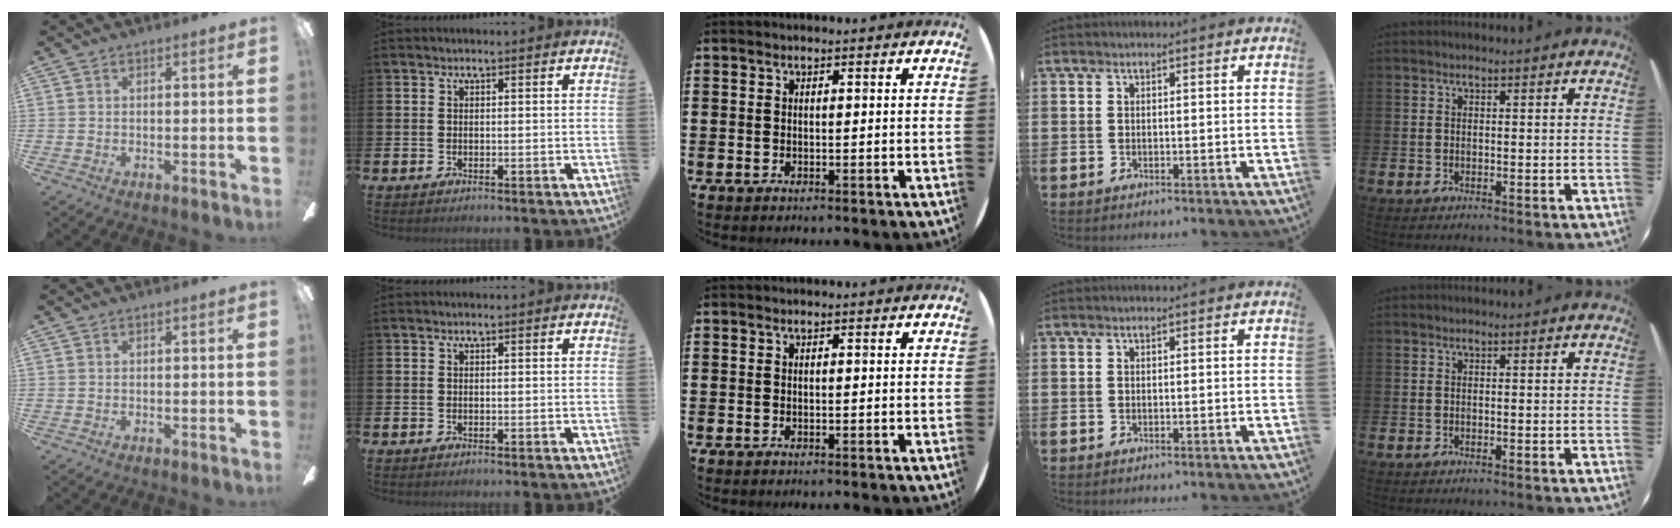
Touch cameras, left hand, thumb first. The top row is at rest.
{}